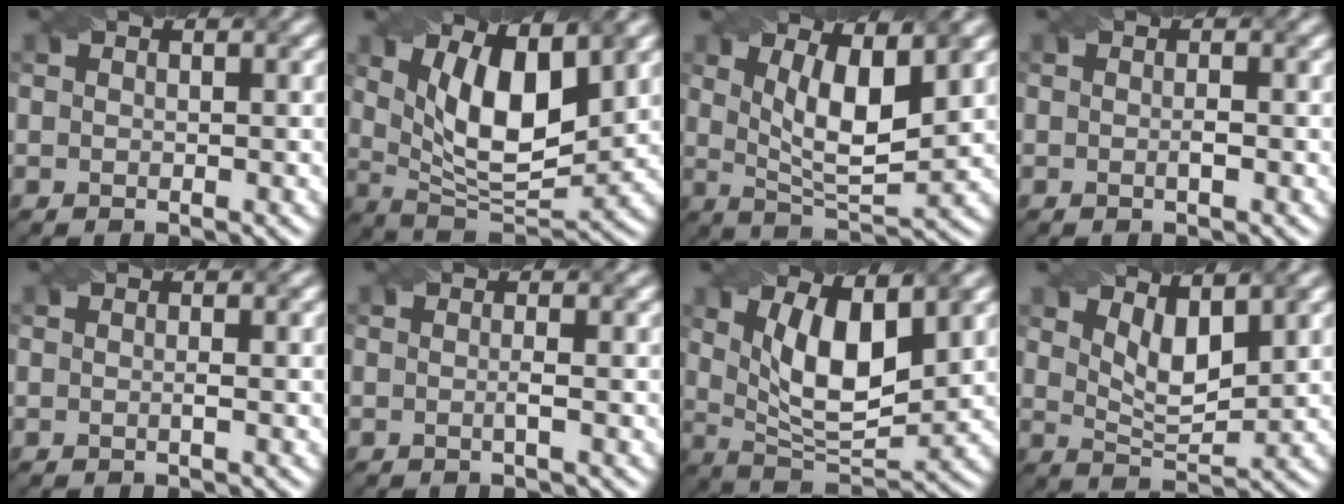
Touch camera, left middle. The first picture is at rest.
{"total": 9.2, "force": [3.1, 3.8, 7.8], "torque": [-0.136, -0.010, 0.051]}
{"total": 6.9, "force": [2.2, 2.3, 6.1], "torque": [-0.106, -0.007, 0.039]}
{"total": 0.7, "force": [-0.3, 0.1, 0.7], "torque": [-0.013, 0.000, -0.003]}
{"total": 0.5, "force": [-0.2, 0.0, 0.4], "torque": [-0.011, -0.003, -0.004]}
{"total": 0.9, "force": [-0.3, 0.1, 0.8], "torque": [-0.016, -0.003, -0.006]}
{"total": 8.3, "force": [2.7, 3.3, 7.1], "torque": [-0.131, -0.006, 0.046]}
{"total": 4.0, "force": [2.1, 1.6, 3.1], "torque": [-0.063, -0.008, 0.037]}